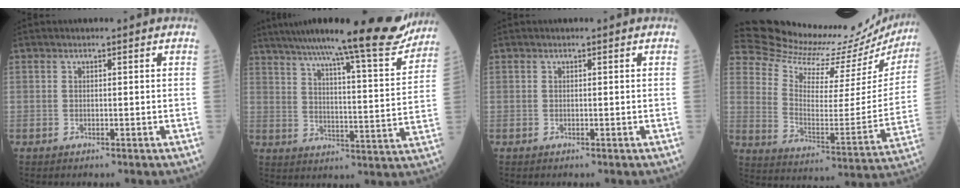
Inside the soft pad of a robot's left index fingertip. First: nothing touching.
{"total": 20.8, "force": [18.0, 1.1, 10.4], "torque": [-0.154, -0.023, 0.244]}
{"total": 0.0}
{"total": 22.8, "force": [22.1, 4.2, 4.1], "torque": [-0.080, -0.093, 0.291]}